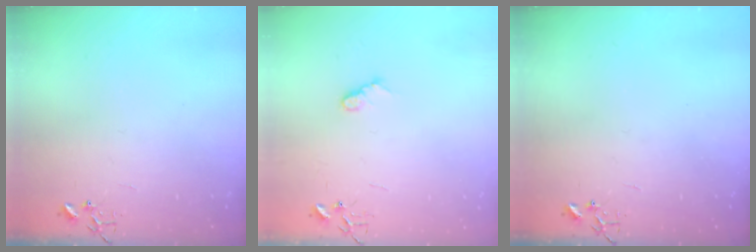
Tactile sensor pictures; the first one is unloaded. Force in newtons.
{"total": 7.2, "press": 7.1, "slide": 0.7}
{"total": 0.0}